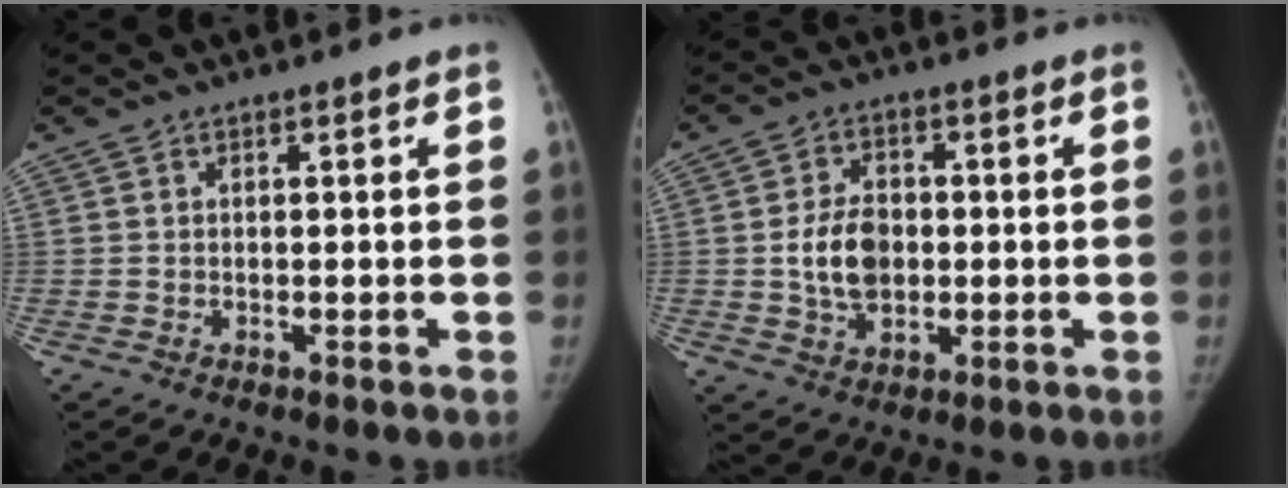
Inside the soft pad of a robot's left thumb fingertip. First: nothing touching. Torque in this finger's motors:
{"motor_torque": [0.01, 0.05, 0.89, 0.00, 0.05]}